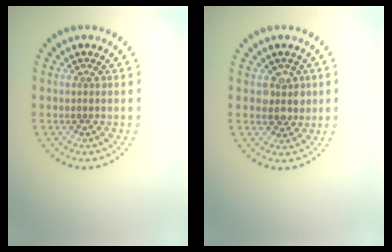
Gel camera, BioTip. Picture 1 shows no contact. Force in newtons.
{"total": 2.3, "press": 2.0, "slide": 1.1}